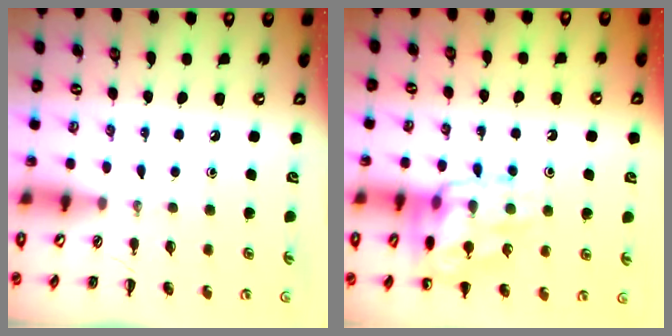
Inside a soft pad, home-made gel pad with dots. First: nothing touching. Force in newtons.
{"total": 16.1, "press": 16.1, "slide": 1.0}